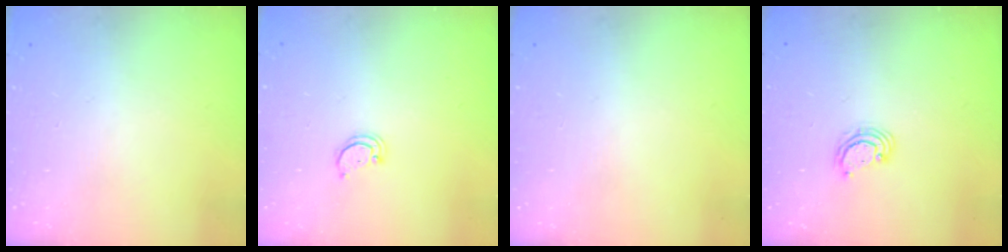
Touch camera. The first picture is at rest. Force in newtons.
{"total": 1.6, "press": 1.6, "slide": 0.1}
{"total": 0.0}
{"total": 3.3, "press": 3.3, "slide": 0.2}